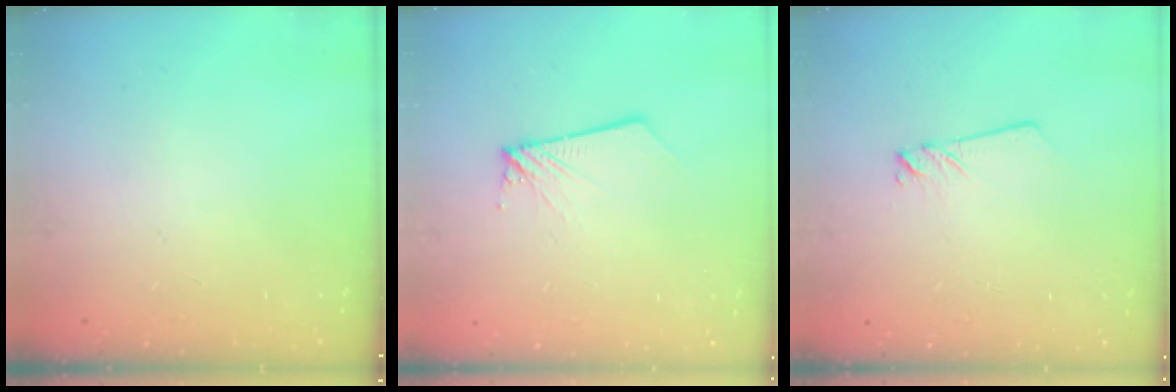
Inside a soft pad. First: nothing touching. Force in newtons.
{"total": 2.7, "press": 2.7, "slide": 0.2}
{"total": 2.0, "press": 2.0, "slide": 0.1}